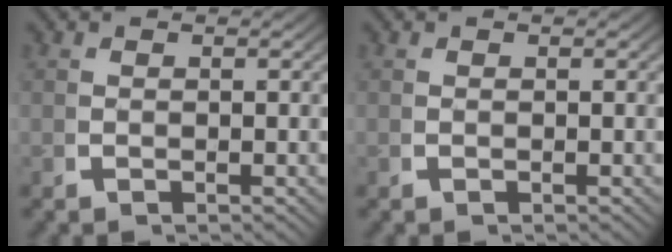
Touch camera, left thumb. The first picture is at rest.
{"total": 0.0}